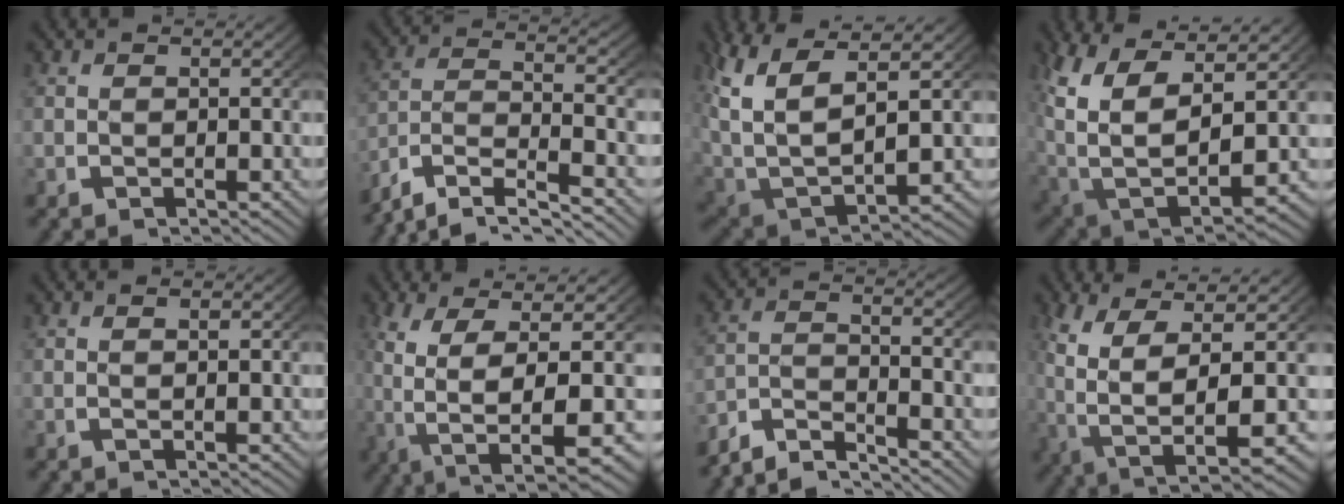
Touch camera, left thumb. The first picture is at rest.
{"total": 11.3, "force": [-5.4, 7.1, 7.0], "torque": [-0.161, -0.040, -0.079]}
{"total": 14.3, "force": [2.2, 10.4, 9.6], "torque": [-0.243, -0.053, 0.054]}
{"total": 15.0, "force": [0.9, 10.8, 10.4], "torque": [-0.251, -0.067, 0.042]}
{"total": 0.7, "force": [0.2, 0.0, 0.6], "torque": [-0.013, -0.002, 0.007]}
{"total": 10.9, "force": [-1.2, 4.4, 9.9], "torque": [-0.182, -0.024, 0.001]}
{"total": 6.2, "force": [-4.7, 2.7, 3.0], "torque": [-0.057, -0.014, -0.081]}
{"total": 10.8, "force": [-0.8, 5.5, 9.3], "torque": [-0.194, -0.035, 0.014]}